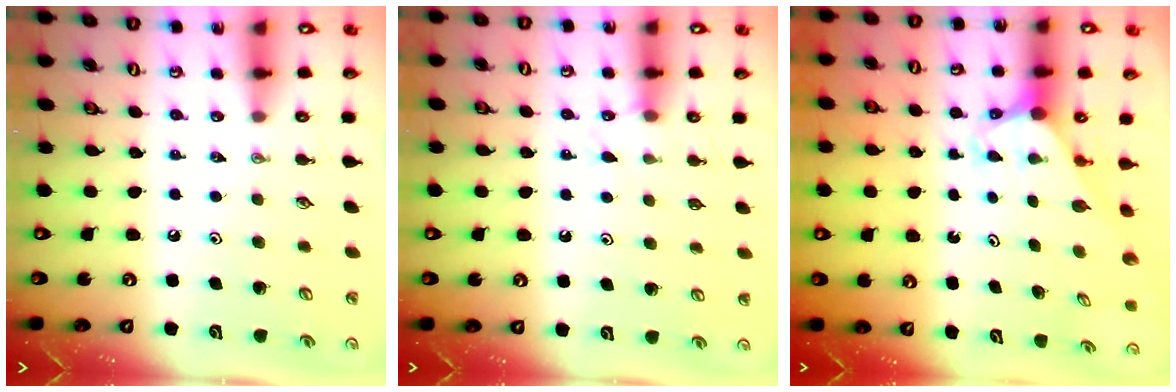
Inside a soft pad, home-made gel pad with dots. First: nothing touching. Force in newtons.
{"total": 5.6, "press": 5.6, "slide": 0.6}
{"total": 3.0, "press": 3.0, "slide": 0.2}